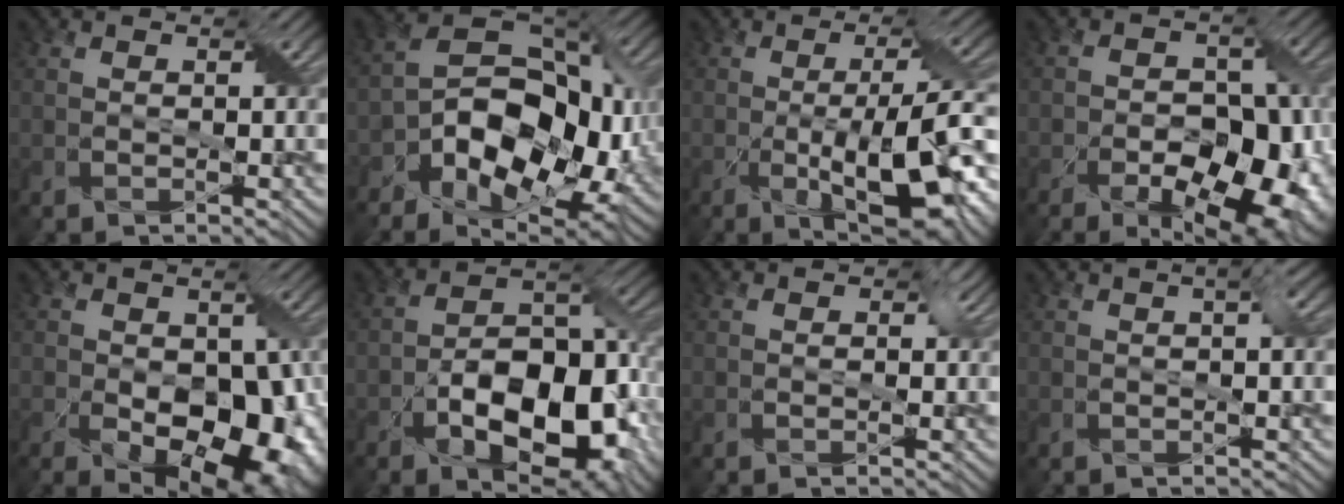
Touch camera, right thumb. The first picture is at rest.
{"total": 16.3, "force": [-5.6, 9.7, 11.8], "torque": [-0.200, -0.024, -0.100]}
{"total": 12.8, "force": [-3.9, 3.5, 11.7], "torque": [-0.179, -0.006, -0.061]}
{"total": 15.6, "force": [-8.5, 9.3, 9.1], "torque": [-0.091, -0.012, -0.096]}
{"total": 14.2, "force": [-4.2, 8.9, 10.3], "torque": [-0.133, -0.030, -0.041]}
{"total": 14.2, "force": [-5.2, 7.5, 10.8], "torque": [-0.165, -0.023, -0.088]}
{"total": 1.3, "force": [0.1, 1.1, 0.6], "torque": [-0.012, -0.003, -0.001]}
{"total": 1.7, "force": [0.3, 0.1, 1.7], "torque": [-0.032, 0.007, 0.004]}